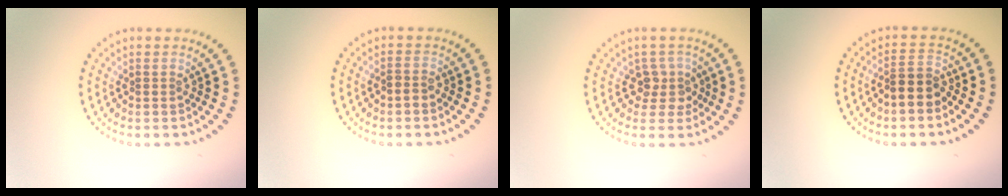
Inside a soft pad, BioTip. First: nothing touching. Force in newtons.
{"total": 0.9, "press": 0.8, "slide": 0.4}
{"total": 2.4, "press": 2.0, "slide": 1.3}
{"total": 2.6, "press": 2.3, "slide": 1.3}